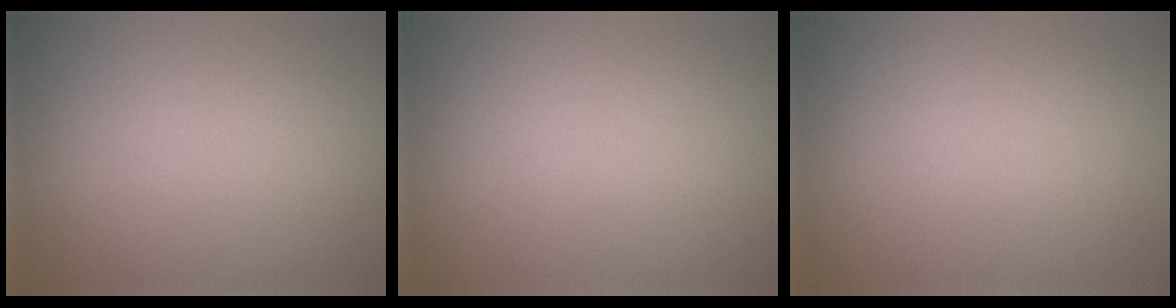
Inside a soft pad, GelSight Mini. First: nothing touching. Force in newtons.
{"total": 0.0}
{"total": 0.0}